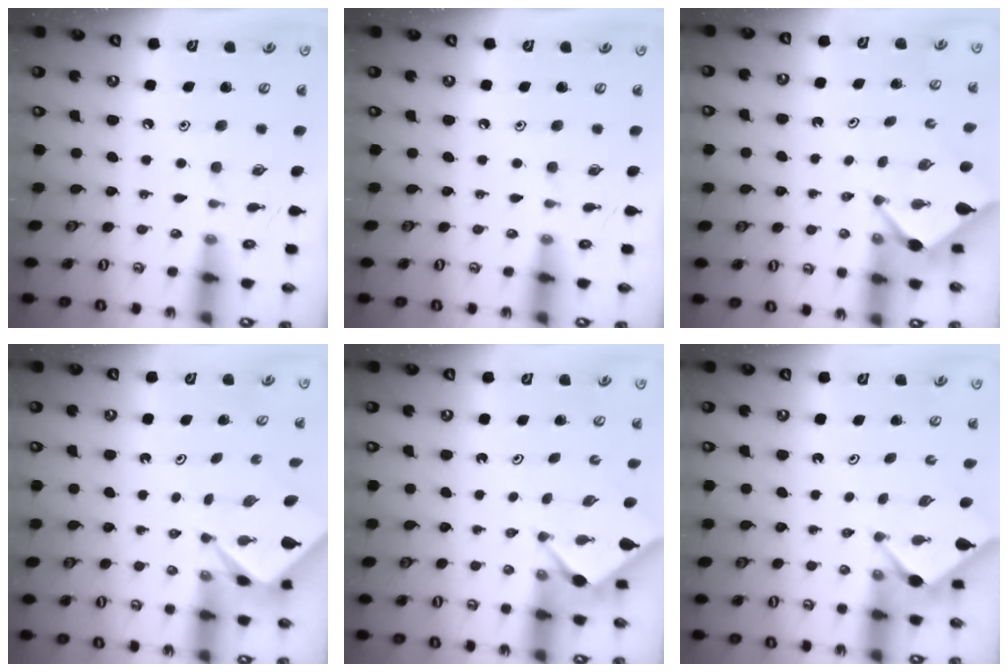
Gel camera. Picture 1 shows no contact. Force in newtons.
{"total": 0.0}
{"total": 2.7, "press": 2.6, "slide": 0.3}
{"total": 2.0, "press": 2.0, "slide": 0.2}
{"total": 3.0, "press": 3.0, "slide": 0.4}
{"total": 3.0, "press": 3.0, "slide": 0.3}